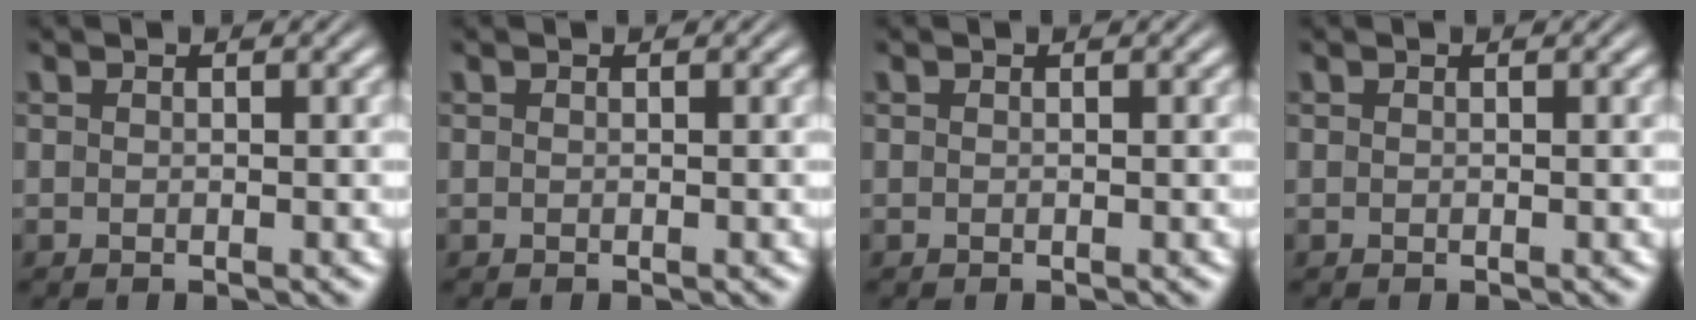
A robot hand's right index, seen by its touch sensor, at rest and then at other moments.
{"total": 0.0}
{"total": 0.0}
{"total": 0.0}